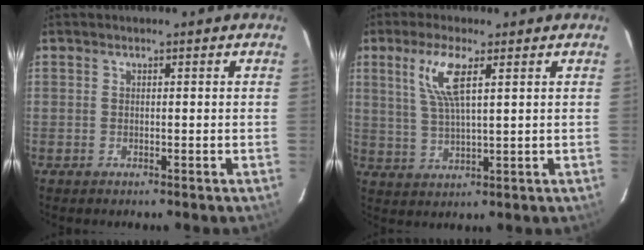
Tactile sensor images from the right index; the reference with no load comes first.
{"total": 7.4, "force": [3.1, 1.5, 6.5], "torque": [-0.137, 0.002, 0.066]}